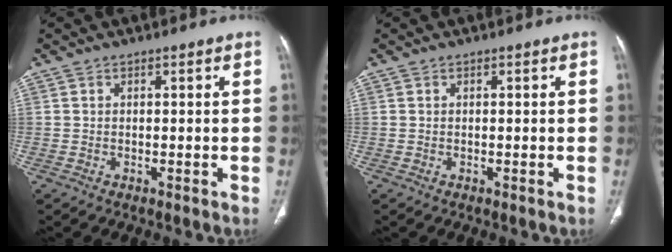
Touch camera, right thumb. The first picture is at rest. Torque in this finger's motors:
{"motor_torque": [0.00, 0.01, -0.15, 0.13, 0.01]}